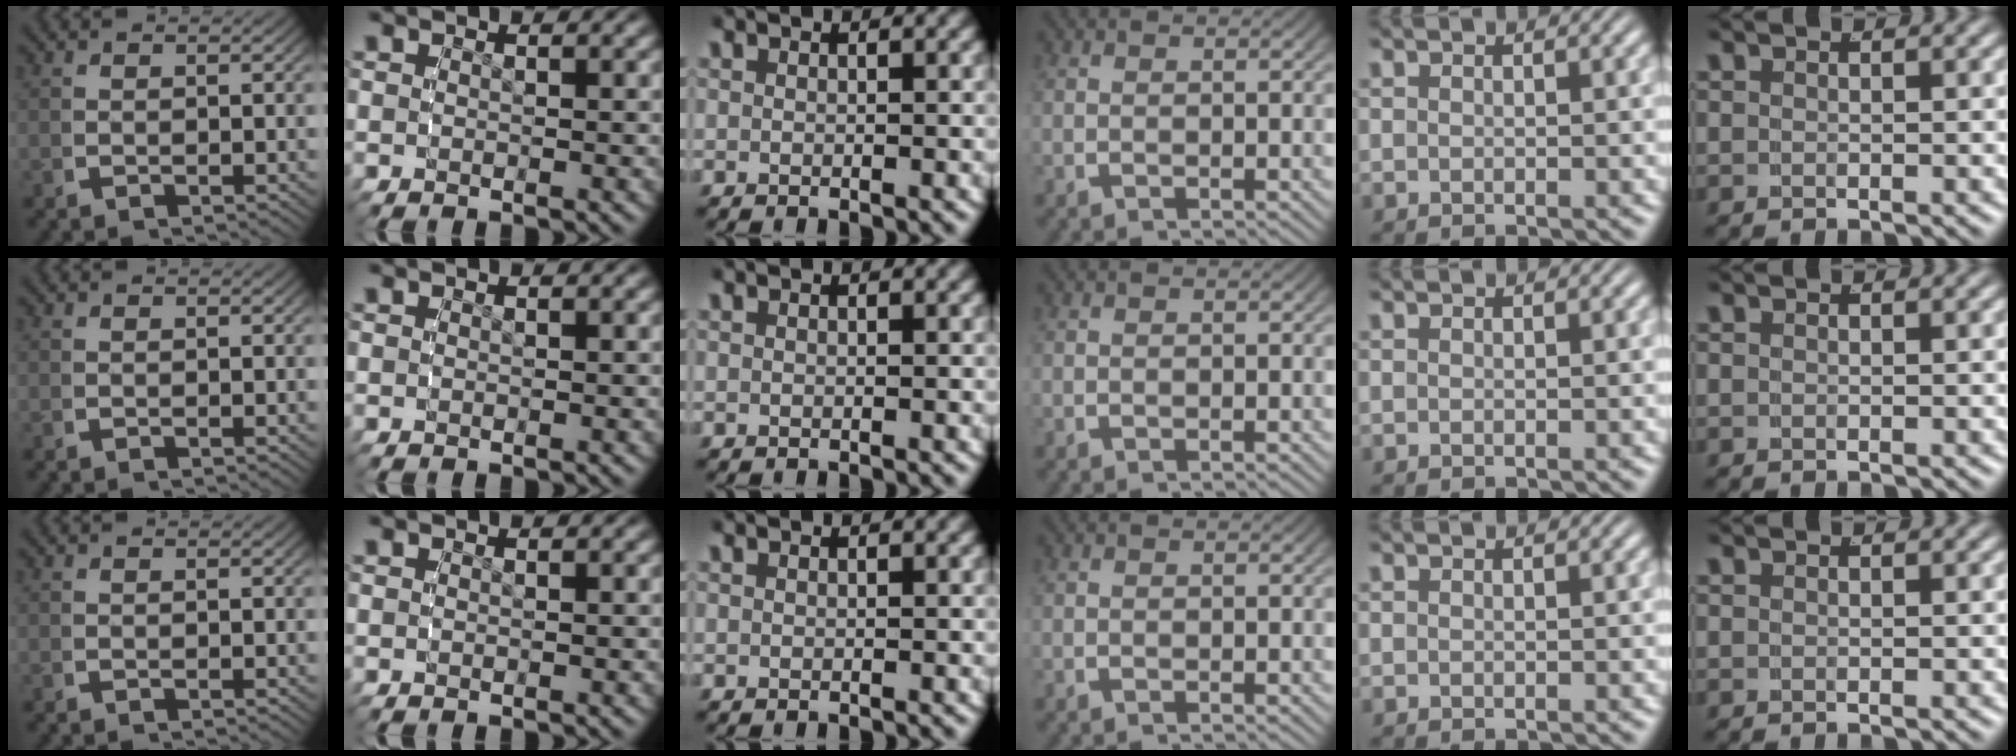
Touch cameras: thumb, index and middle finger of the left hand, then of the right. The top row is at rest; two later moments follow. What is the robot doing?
{"motion": "reach", "object": "pen bag"}